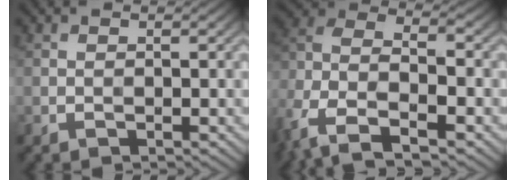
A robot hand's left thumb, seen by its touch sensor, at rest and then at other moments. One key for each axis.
{"total": 10.1, "fx": -5.8, "fy": 4.5, "fz": 6.9, "tx": -0.156, "ty": -0.010, "tz": -0.127}